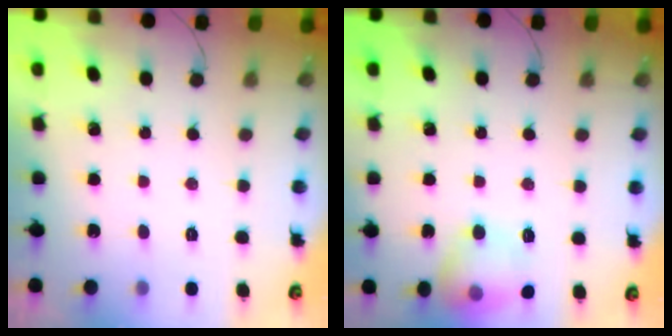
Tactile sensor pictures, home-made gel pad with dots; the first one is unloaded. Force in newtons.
{"total": 10.9, "press": 10.8, "slide": 0.8}